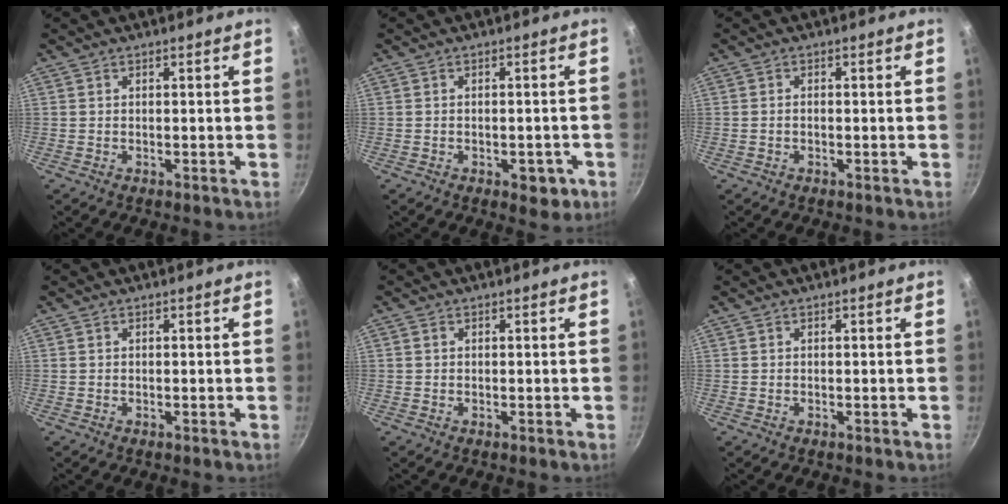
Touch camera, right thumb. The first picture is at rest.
{"total": 4.6, "force": [-1.8, 2.7, 3.2], "torque": [-0.020, 0.012, -0.015]}
{"total": 0.9, "force": [-0.3, 0.6, 0.6], "torque": [-0.012, 0.007, -0.006]}
{"total": 0.0}
{"total": 0.6, "force": [0.1, 0.5, 0.3], "torque": [-0.004, 0.004, 0.001]}
{"total": 0.0}